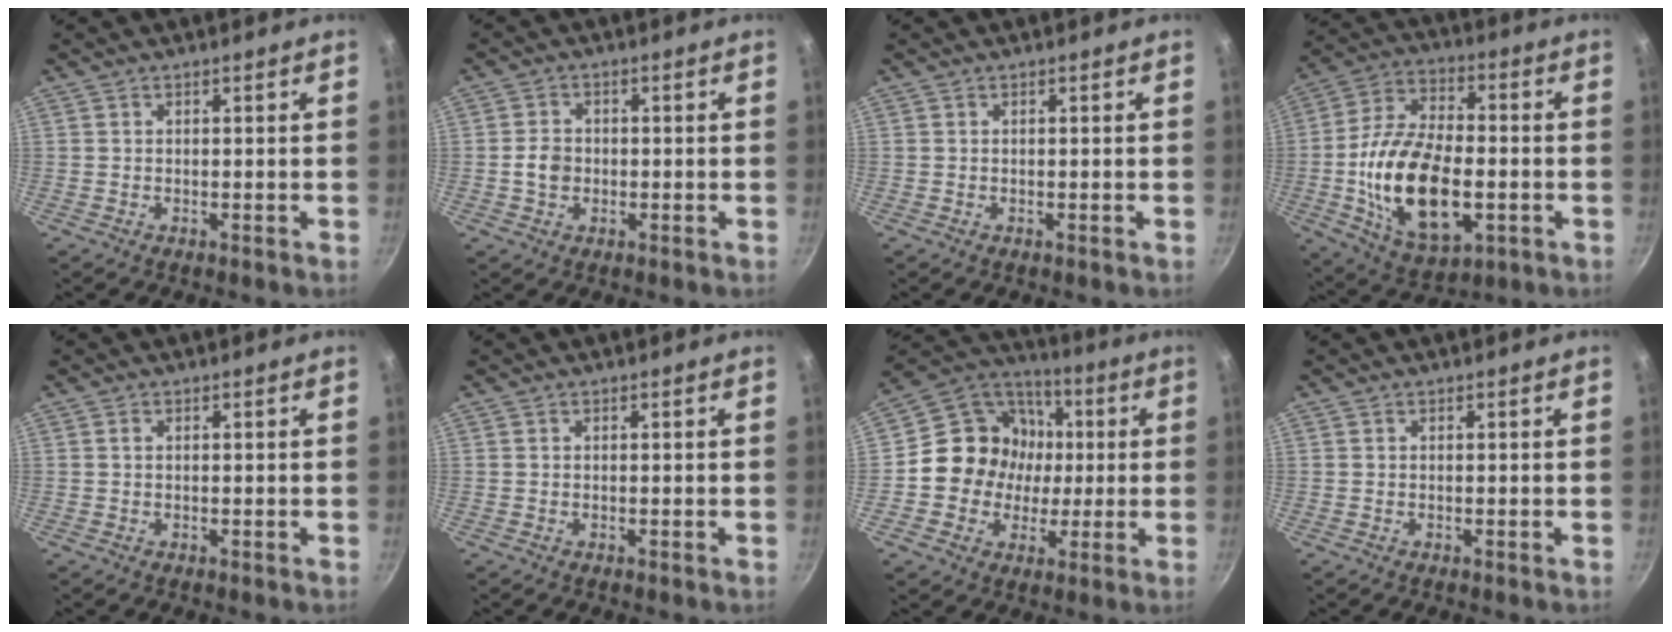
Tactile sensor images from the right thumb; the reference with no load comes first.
{"total": 3.7, "force": [-0.6, 3.0, 2.1], "torque": [-0.027, 0.010, -0.014]}
{"total": 0.0}
{"total": 21.7, "force": [-3.8, 11.8, 17.8], "torque": [-0.316, 0.018, -0.061]}
{"total": 0.6, "force": [0.2, 0.5, 0.4], "torque": [-0.007, 0.003, 0.003]}
{"total": 0.0}
{"total": 16.1, "force": [0.5, 14.7, 6.6], "torque": [-0.083, 0.022, -0.001]}
{"total": 0.0}